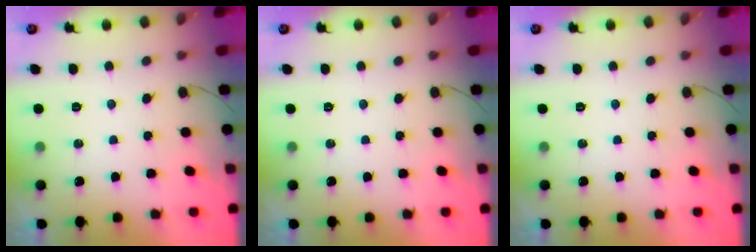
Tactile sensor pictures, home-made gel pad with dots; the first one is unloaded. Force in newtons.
{"total": 0.0}
{"total": 0.0}